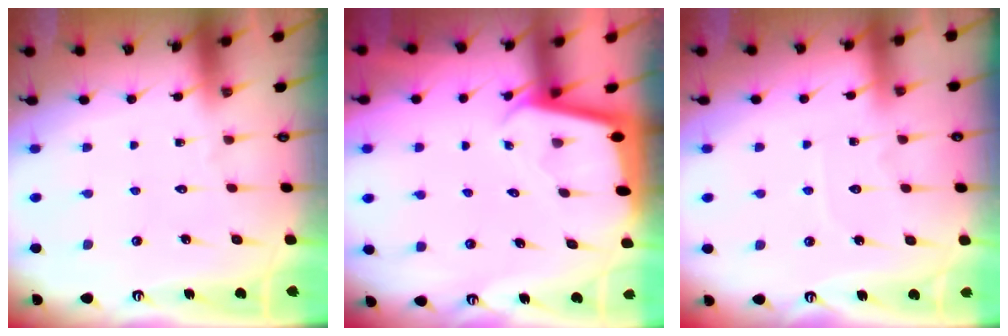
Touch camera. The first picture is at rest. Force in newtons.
{"total": 1.9, "press": 1.9, "slide": 0.1}
{"total": 3.9, "press": 3.9, "slide": 0.4}